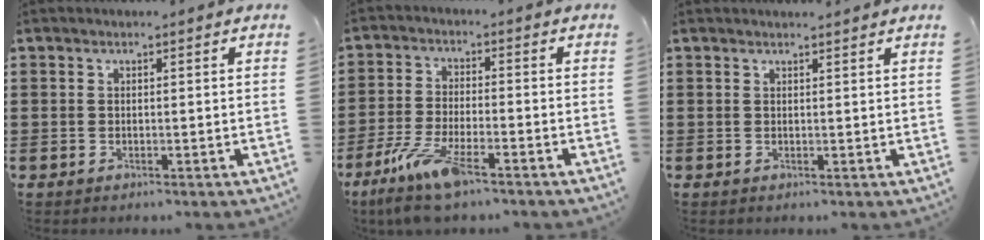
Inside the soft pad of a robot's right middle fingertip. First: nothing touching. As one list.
[{"total": 8.6, "force": [-6.0, 1.6, 6.0], "torque": [-0.130, -0.011, -0.115]}, {"total": 0.8, "force": [0.8, 0.0, 0.2], "torque": [0.003, -0.004, 0.013]}]